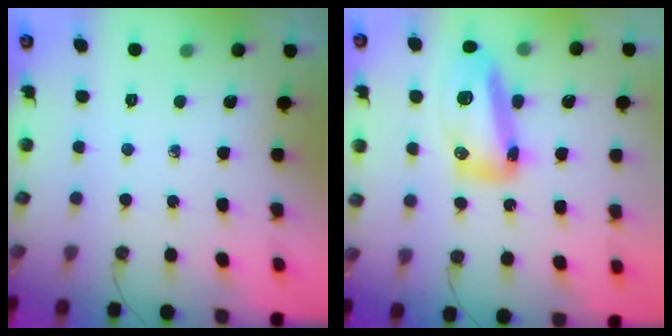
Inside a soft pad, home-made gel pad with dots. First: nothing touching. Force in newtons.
{"total": 15.7, "press": 15.7, "slide": 1.4}